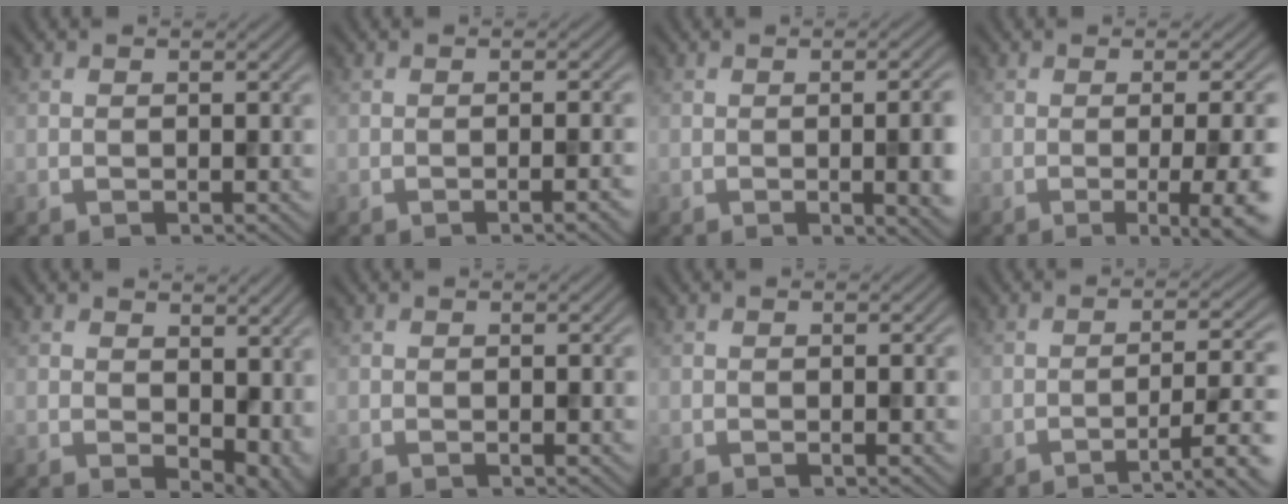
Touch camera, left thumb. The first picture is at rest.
{"total": 2.9, "force": [-0.9, 0.6, 2.7], "torque": [-0.031, 0.008, -0.019]}
{"total": 6.7, "force": [-0.7, 2.1, 6.3], "torque": [-0.077, -0.006, -0.002]}
{"total": 9.8, "force": [-2.3, 2.7, 9.2], "torque": [-0.098, -0.001, -0.026]}
{"total": 6.8, "force": [0.8, 4.5, 5.0], "torque": [-0.077, -0.021, 0.027]}
{"total": 0.0}
{"total": 0.6, "force": [-0.1, 0.0, 0.6], "torque": [-0.009, 0.000, 0.000]}
{"total": 6.4, "force": [-3.5, 1.1, 5.2], "torque": [-0.080, 0.004, -0.054]}